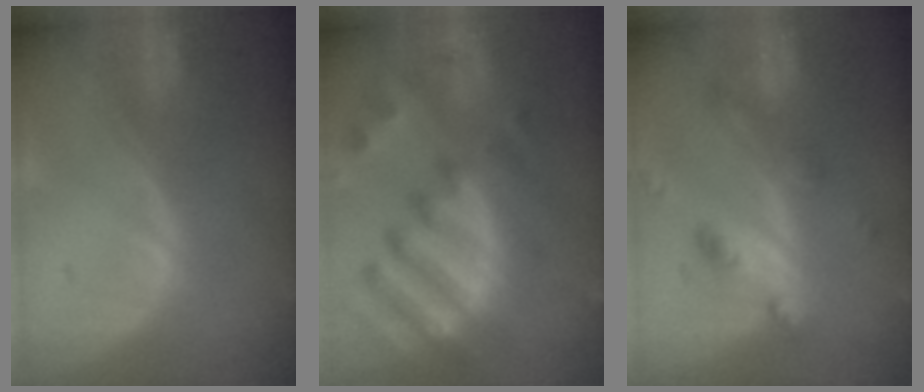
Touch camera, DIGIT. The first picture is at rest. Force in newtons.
{"total": 12.5, "press": 10.8, "slide": 6.3}
{"total": 6.1, "press": 5.3, "slide": 3.0}